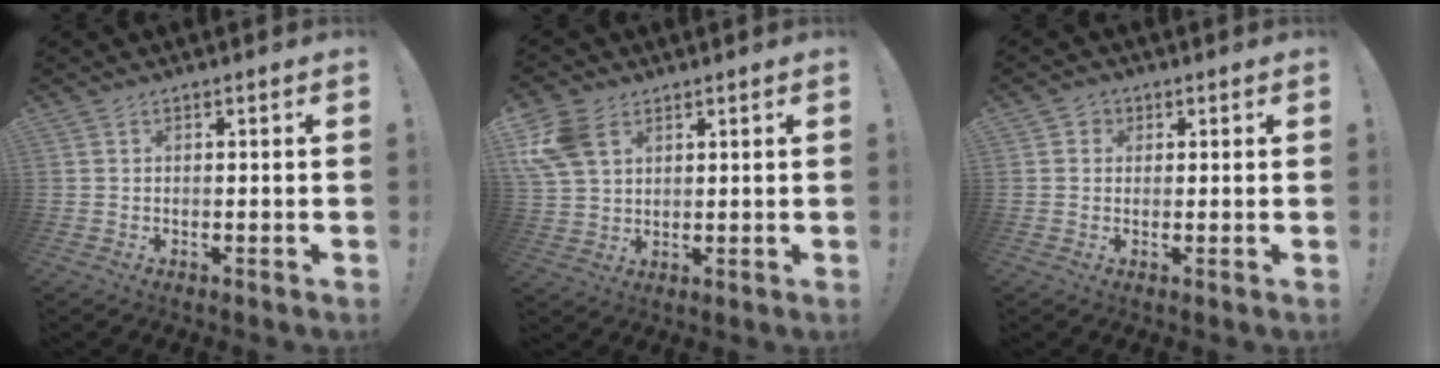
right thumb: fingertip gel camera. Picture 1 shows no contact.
{"total": 10.8, "force": [4.5, 7.3, 6.5], "torque": [-0.130, -0.009, 0.090]}
{"total": 2.8, "force": [0.5, 2.6, 0.8], "torque": [-0.006, 0.000, 0.008]}